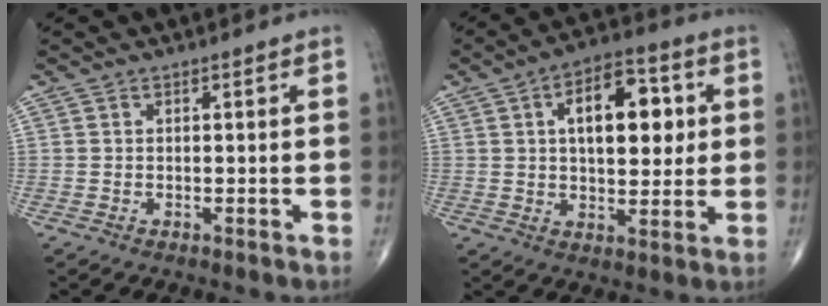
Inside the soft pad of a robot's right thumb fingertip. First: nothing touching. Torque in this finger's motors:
{"motor_torque": [0.62, 2.95, 1.40, 0.35, 0.09]}